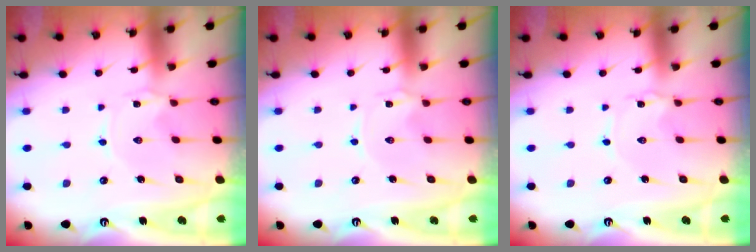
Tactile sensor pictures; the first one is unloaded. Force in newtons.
{"total": 0.0}
{"total": 0.9, "press": 0.9, "slide": 0.1}